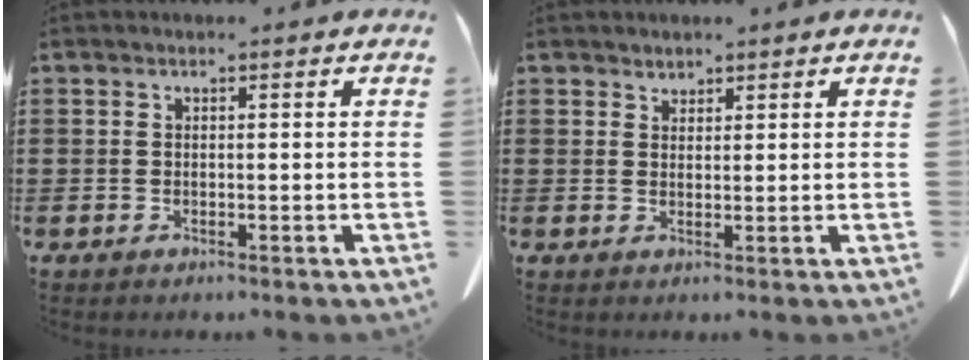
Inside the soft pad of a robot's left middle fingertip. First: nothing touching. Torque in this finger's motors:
{"motor_torque": [0.16, 0.17, -0.03, -0.01]}